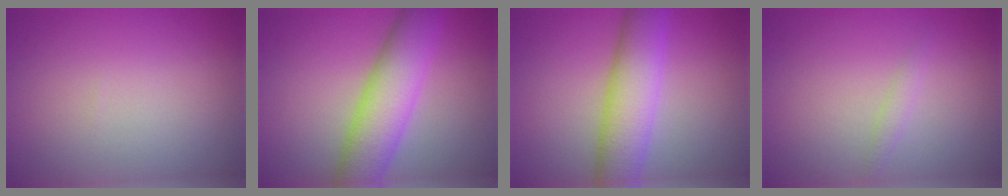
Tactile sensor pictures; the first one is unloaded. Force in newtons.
{"total": 7.3, "press": 7.3, "slide": 0.2}
{"total": 6.5, "press": 6.5, "slide": 0.1}
{"total": 1.0, "press": 1.0, "slide": 0.1}